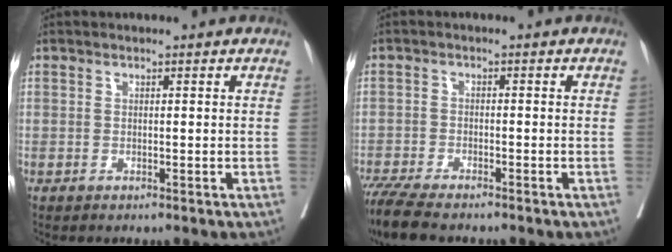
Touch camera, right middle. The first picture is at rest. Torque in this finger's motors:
{"motor_torque": [0.46, -0.55, 0.07, 0.05]}